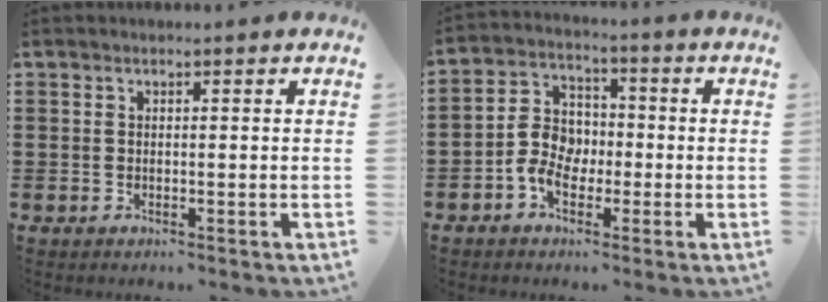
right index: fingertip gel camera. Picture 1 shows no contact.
{"total": 6.3, "force": [-1.9, 4.7, 3.8], "torque": [-0.096, 0.006, -0.040]}